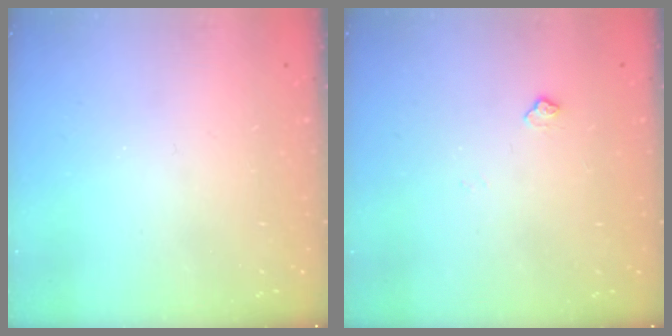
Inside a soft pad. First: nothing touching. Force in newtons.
{"total": 3.9, "press": 3.9, "slide": 0.7}